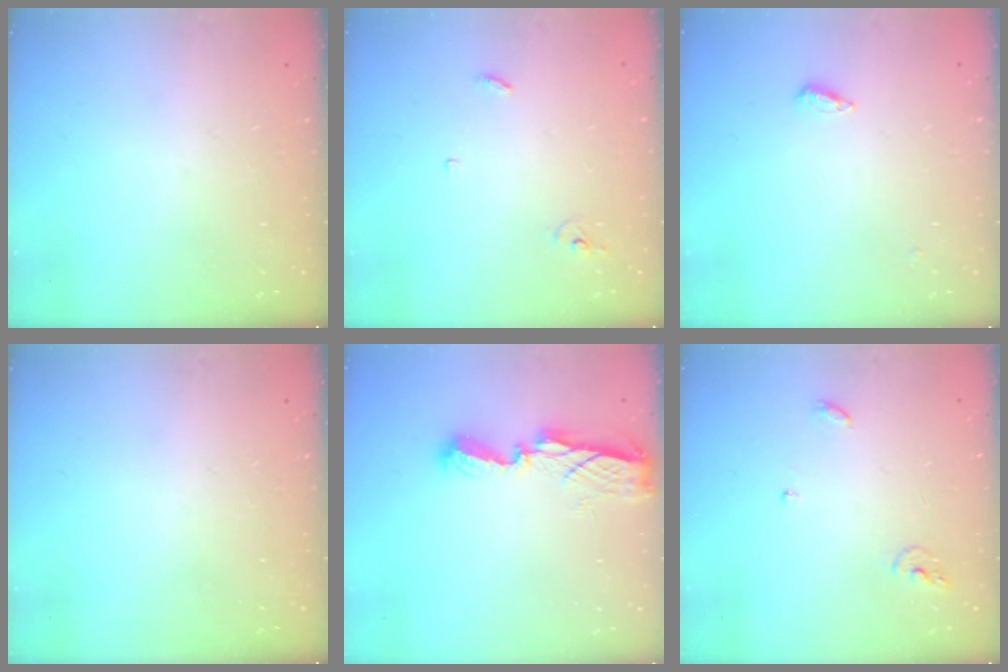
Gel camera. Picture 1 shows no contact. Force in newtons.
{"total": 2.9, "press": 2.9, "slide": 0.2}
{"total": 2.2, "press": 2.2, "slide": 0.5}
{"total": 0.0}
{"total": 7.4, "press": 7.4, "slide": 0.2}
{"total": 5.4, "press": 5.4, "slide": 0.2}